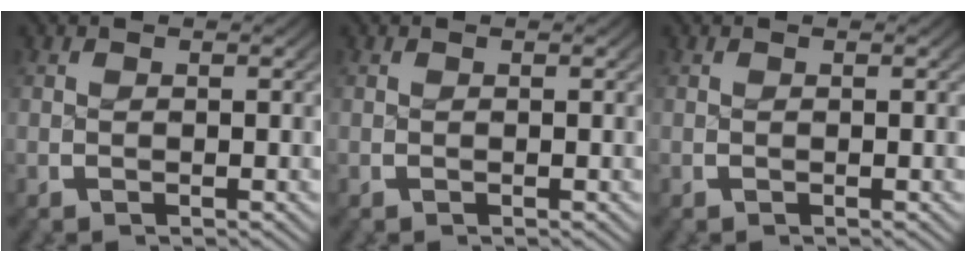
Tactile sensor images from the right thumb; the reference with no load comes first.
{"total": 0.0}
{"total": 0.0}